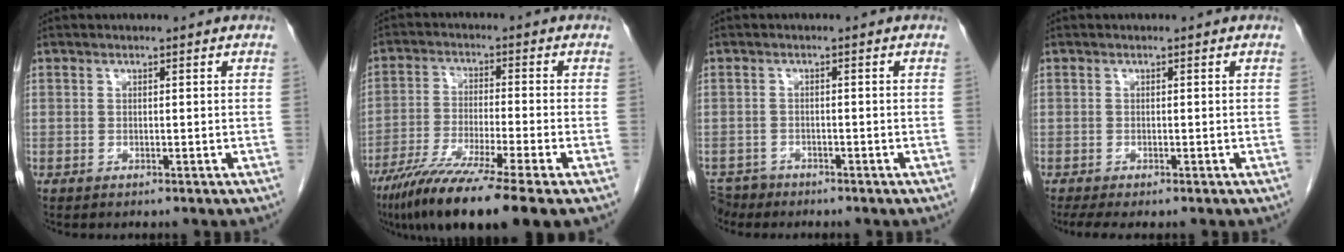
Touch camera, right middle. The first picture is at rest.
{"total": 13.7, "force": [-9.4, -0.8, 9.9], "torque": [-0.175, -0.042, -0.159]}
{"total": 3.4, "force": [-3.0, 1.6, -0.1], "torque": [0.002, -0.003, -0.054]}
{"total": 3.1, "force": [-2.3, 0.6, 1.9], "torque": [-0.032, -0.010, -0.035]}